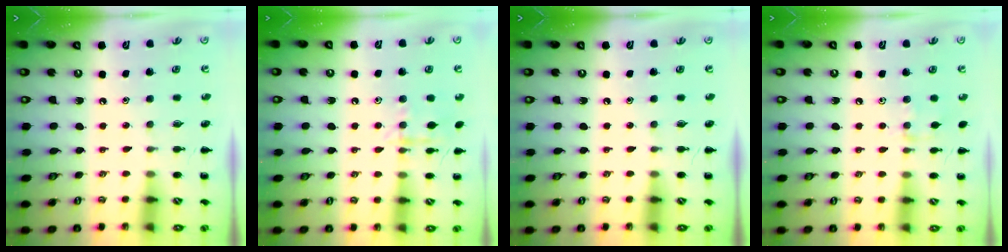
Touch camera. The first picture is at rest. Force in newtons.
{"total": 9.0, "press": 8.9, "slide": 1.1}
{"total": 0.0}
{"total": 4.9, "press": 4.7, "slide": 1.3}